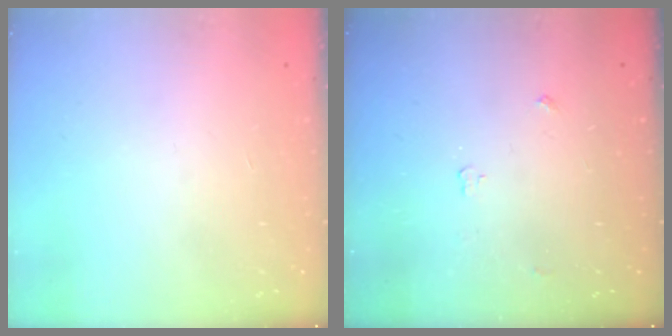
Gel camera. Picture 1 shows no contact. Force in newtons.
{"total": 2.8, "press": 2.8, "slide": 0.5}